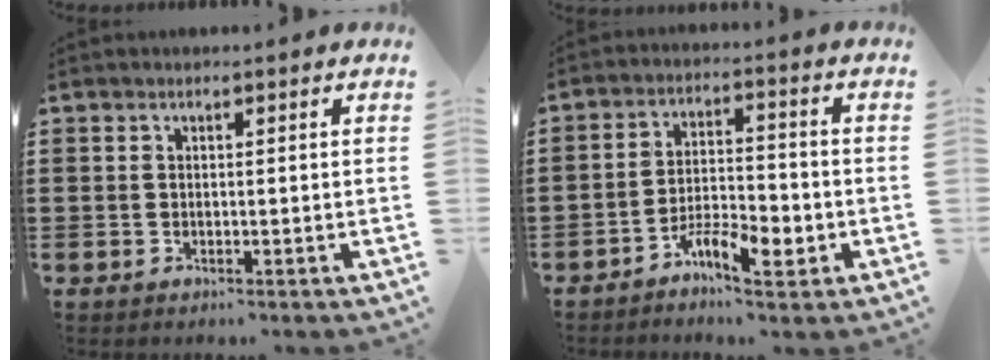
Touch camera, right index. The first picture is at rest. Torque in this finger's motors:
{"motor_torque": [0.32, -0.31, 0.16, 0.13]}